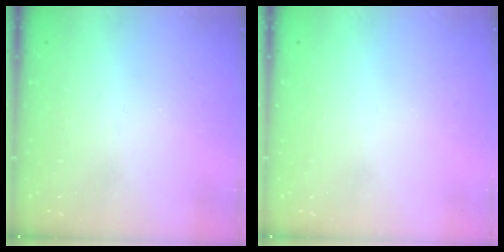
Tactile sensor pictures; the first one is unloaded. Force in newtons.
{"total": 0.0}